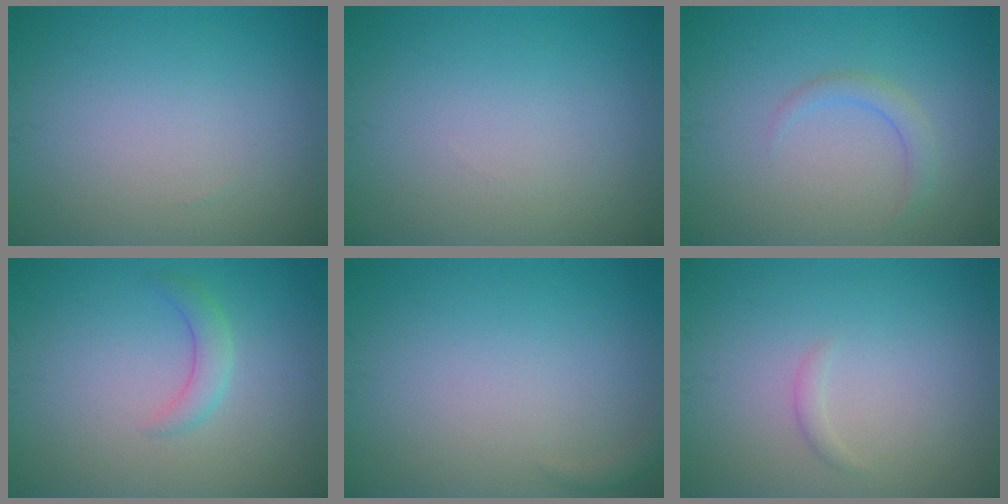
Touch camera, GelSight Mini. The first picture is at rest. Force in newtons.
{"total": 0.0}
{"total": 1.5, "press": 1.5, "slide": 0.1}
{"total": 1.8, "press": 1.8, "slide": 0.1}
{"total": 0.7, "press": 0.7, "slide": 0.1}
{"total": 0.7, "press": 0.7, "slide": 0.0}